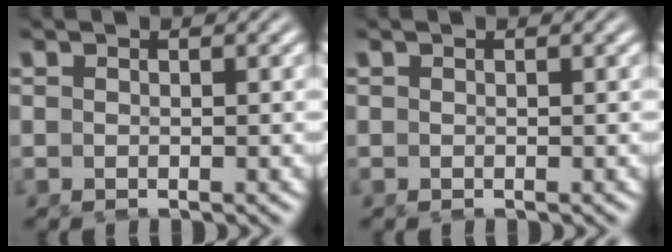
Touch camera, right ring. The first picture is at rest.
{"total": 0.0}